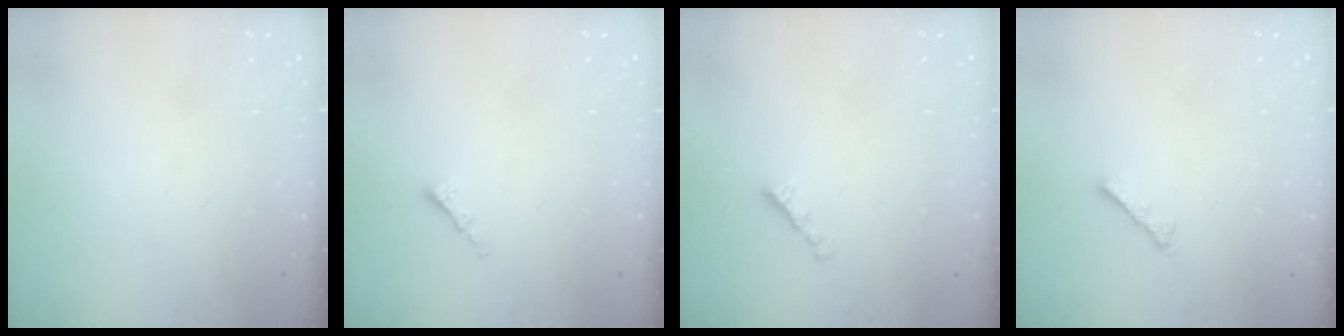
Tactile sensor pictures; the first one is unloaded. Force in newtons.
{"total": 0.8, "press": 0.8, "slide": 0.2}
{"total": 2.7, "press": 2.6, "slide": 0.8}
{"total": 3.4, "press": 3.4, "slide": 0.6}